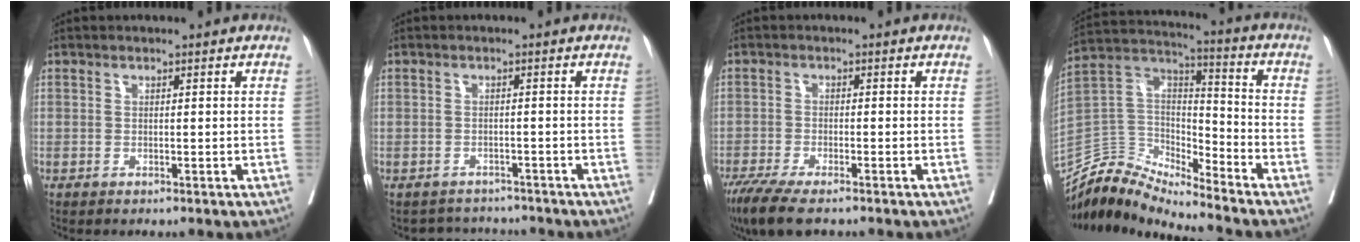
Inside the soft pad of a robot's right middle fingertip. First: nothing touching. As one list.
[{"total": 4.0, "force": [-3.8, 1.1, -0.9], "torque": [0.011, 0.010, -0.053]}, {"total": 8.1, "force": [-6.2, 1.7, 5.0], "torque": [-0.088, -0.020, -0.103]}, {"total": 11.6, "force": [-11.5, 1.0, 0.4], "torque": [-0.005, 0.074, -0.225]}]